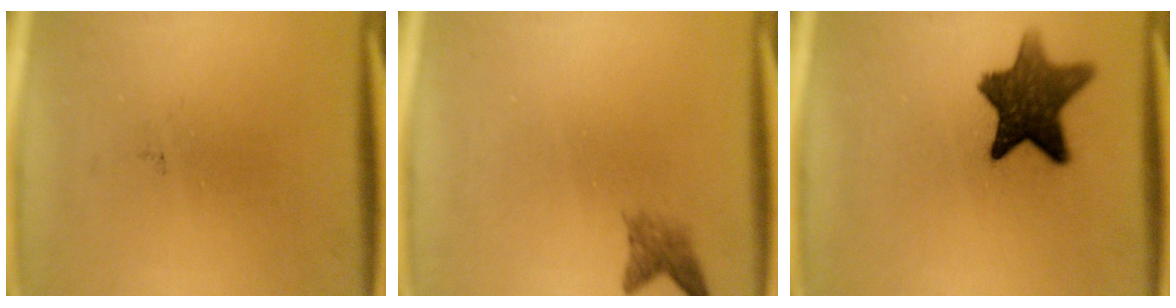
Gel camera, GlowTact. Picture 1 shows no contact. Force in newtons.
{"total": 2.0}
{"total": 11.0}